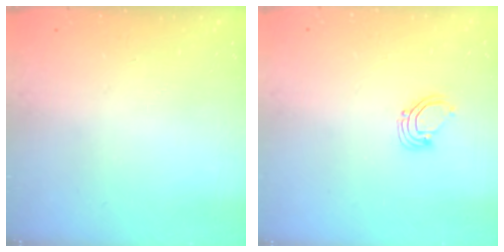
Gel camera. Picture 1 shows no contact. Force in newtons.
{"total": 2.9, "press": 2.9, "slide": 0.3}